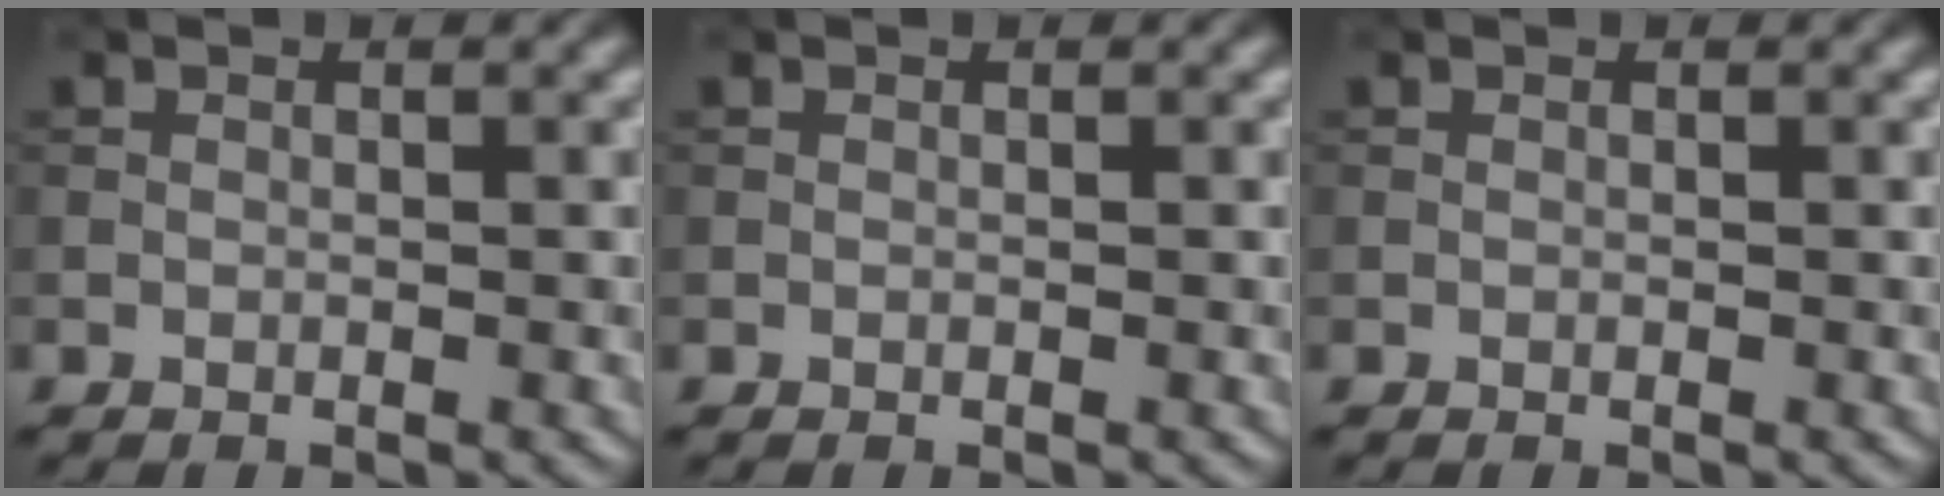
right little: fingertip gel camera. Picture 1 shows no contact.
{"total": 0.0}
{"total": 0.0}